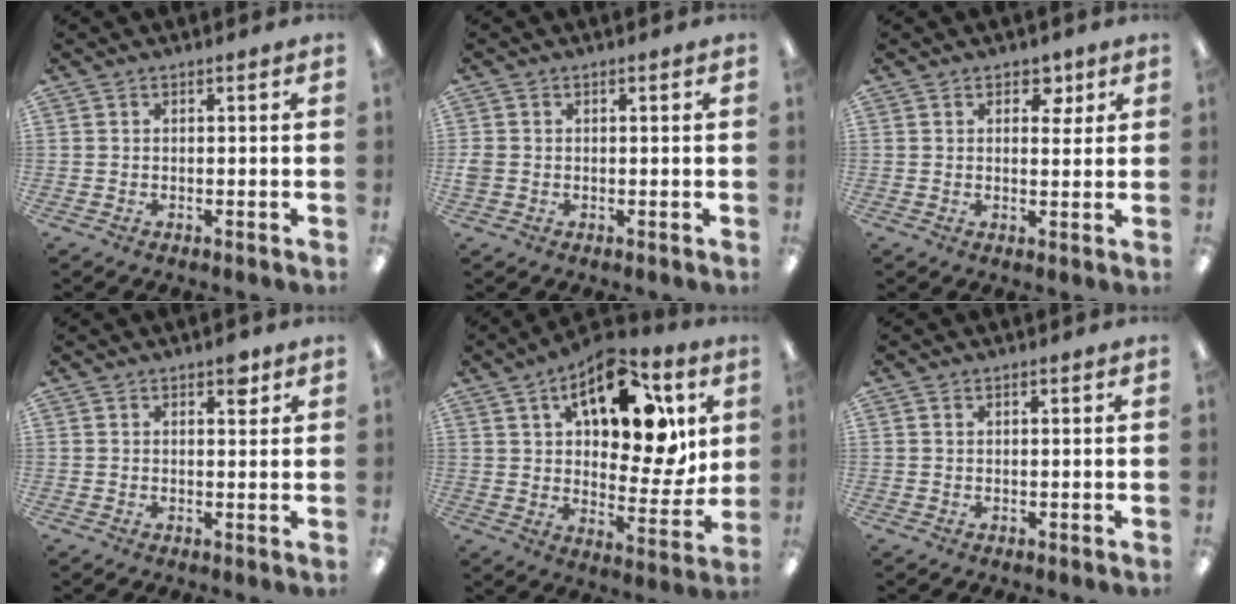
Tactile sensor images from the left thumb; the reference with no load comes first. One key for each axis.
{"total": 1.8, "fx": -0.4, "fy": 1.5, "fz": 1.0, "tx": -0.017, "ty": 0.004, "tz": -0.007}
{"total": 4.9, "fx": 2.6, "fy": 2.7, "fz": 3.2, "tx": -0.021, "ty": -0.012, "tz": 0.035}
{"total": 3.5, "fx": 2.2, "fy": 1.8, "fz": 2.2, "tx": -0.007, "ty": -0.011, "tz": 0.029}
{"total": 20.5, "fx": 9.6, "fy": 9.9, "fz": 15.2, "tx": -0.203, "ty": -0.037, "tz": 0.153}
{"total": 0.5, "fx": 0.3, "fy": 0.2, "fz": 0.4, "tx": -0.008, "ty": 0.002, "tz": 0.005}